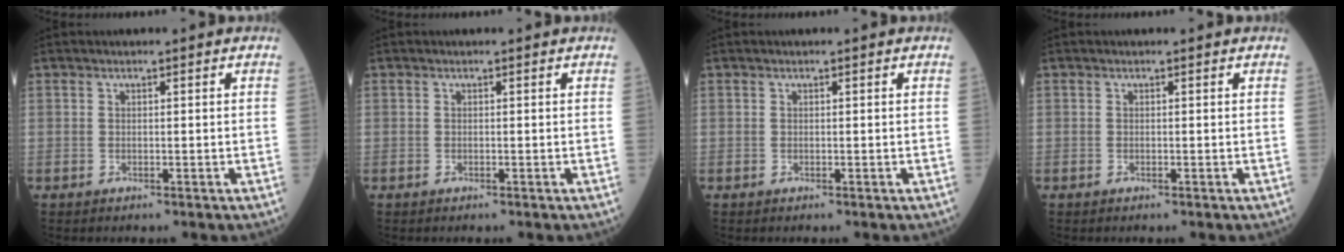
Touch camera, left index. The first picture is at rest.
{"total": 0.0}
{"total": 0.0}
{"total": 0.0}